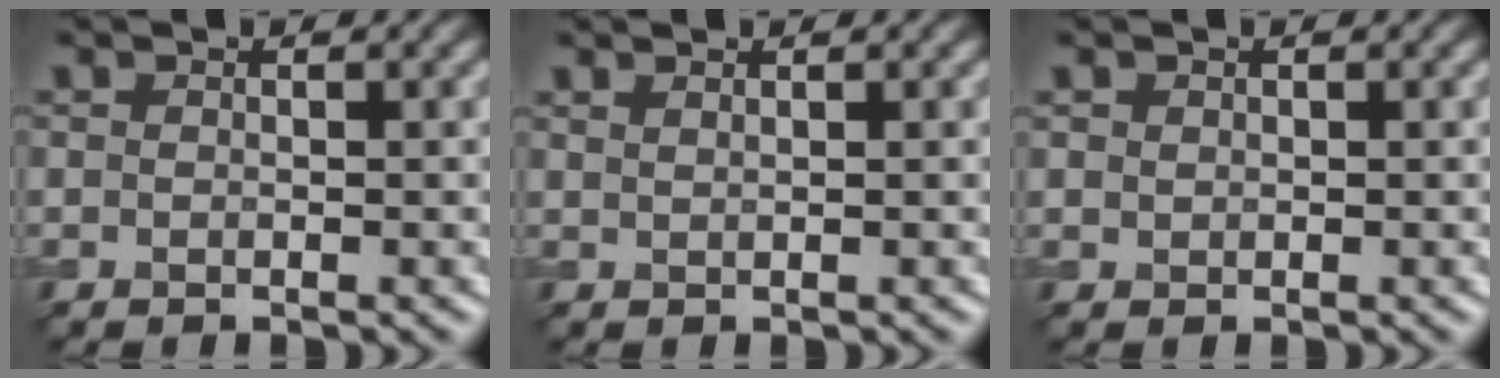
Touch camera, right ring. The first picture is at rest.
{"total": 0.8, "force": [0.7, 0.2, 0.3], "torque": [-0.002, -0.002, 0.010]}
{"total": 0.7, "force": [0.4, 0.6, 0.1], "torque": [-0.002, 0.000, 0.010]}